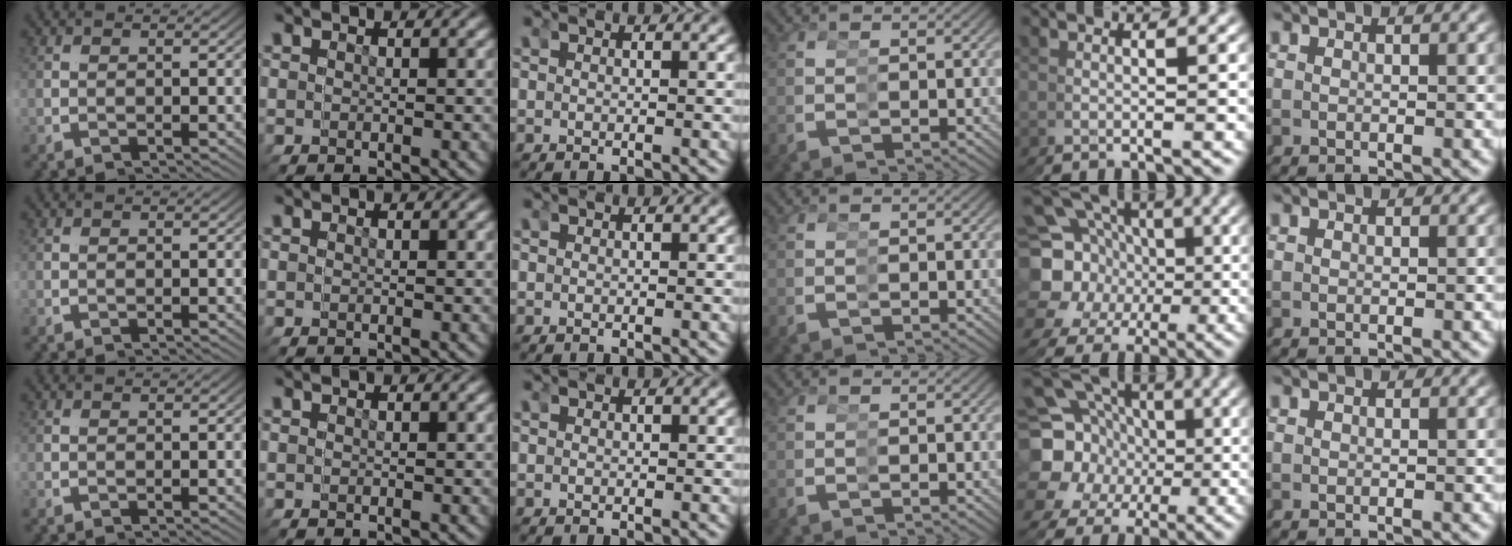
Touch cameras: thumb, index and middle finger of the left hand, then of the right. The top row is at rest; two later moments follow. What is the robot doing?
{"motion": "grasp_and_lifting", "object": "scissors"}